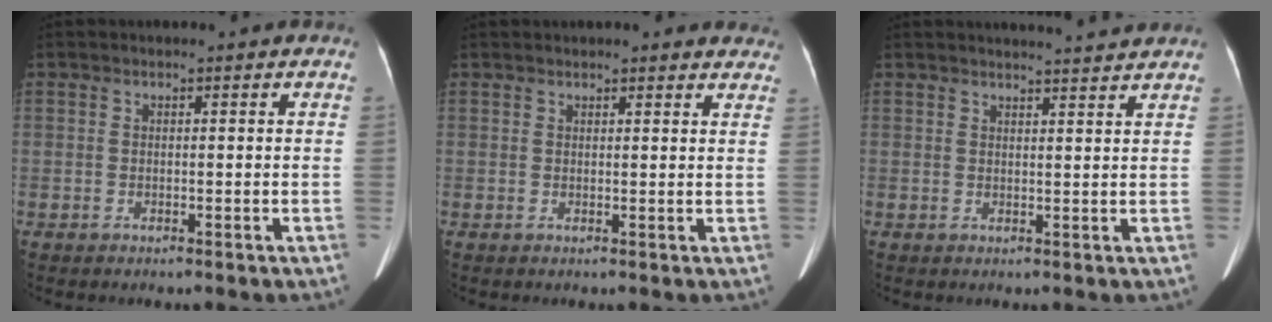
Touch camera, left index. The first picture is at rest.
{"total": 6.4, "force": [5.9, 1.6, 1.8], "torque": [0.000, 0.012, 0.054]}
{"total": 5.8, "force": [5.6, -0.3, 1.4], "torque": [-0.020, 0.009, 0.061]}